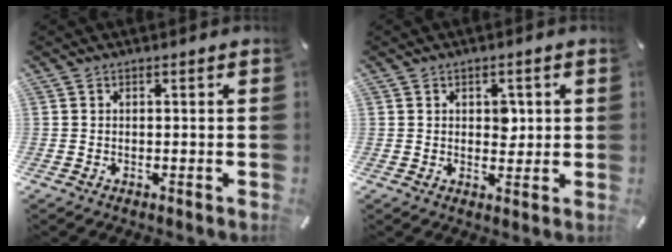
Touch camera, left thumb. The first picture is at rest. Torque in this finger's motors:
{"motor_torque": [0.49, 0.95, 0.17, -0.26, 0.10]}